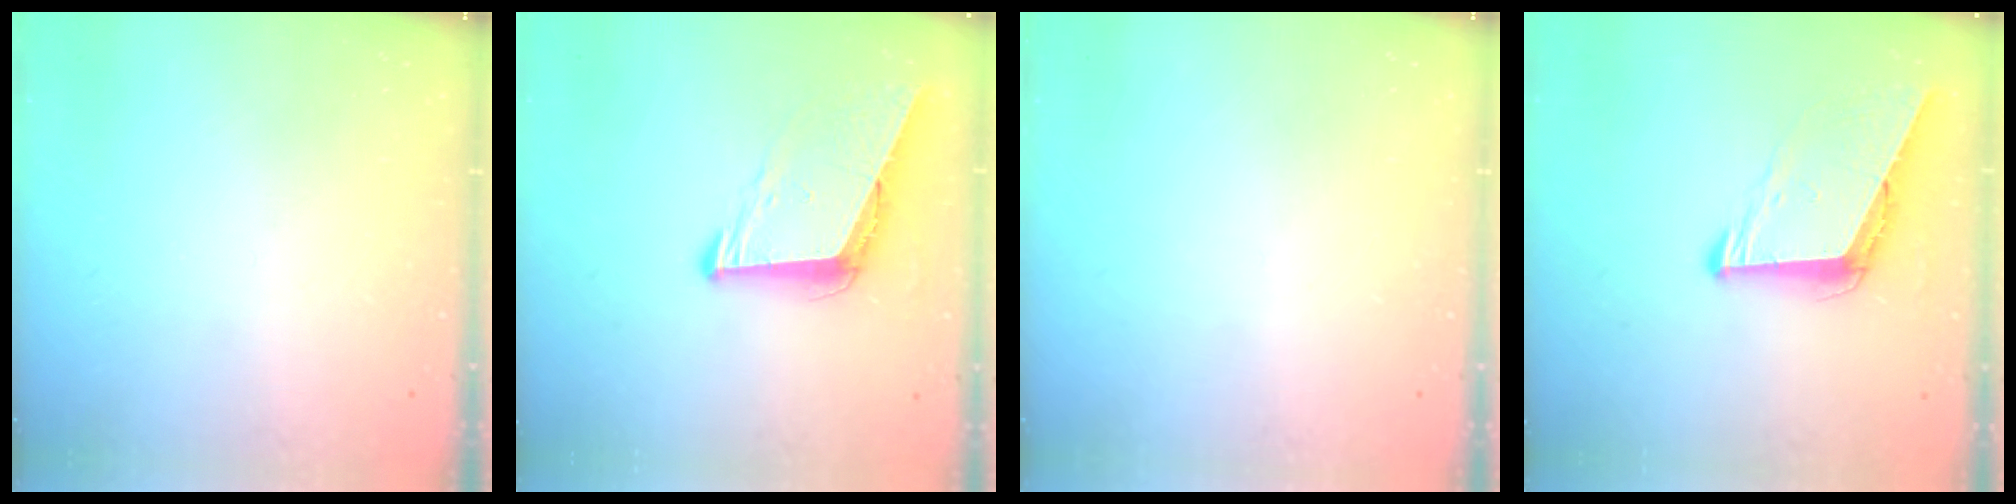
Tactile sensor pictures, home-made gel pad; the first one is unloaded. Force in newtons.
{"total": 8.9, "press": 8.2, "slide": 3.5}
{"total": 0.0}
{"total": 8.3, "press": 7.8, "slide": 3.1}